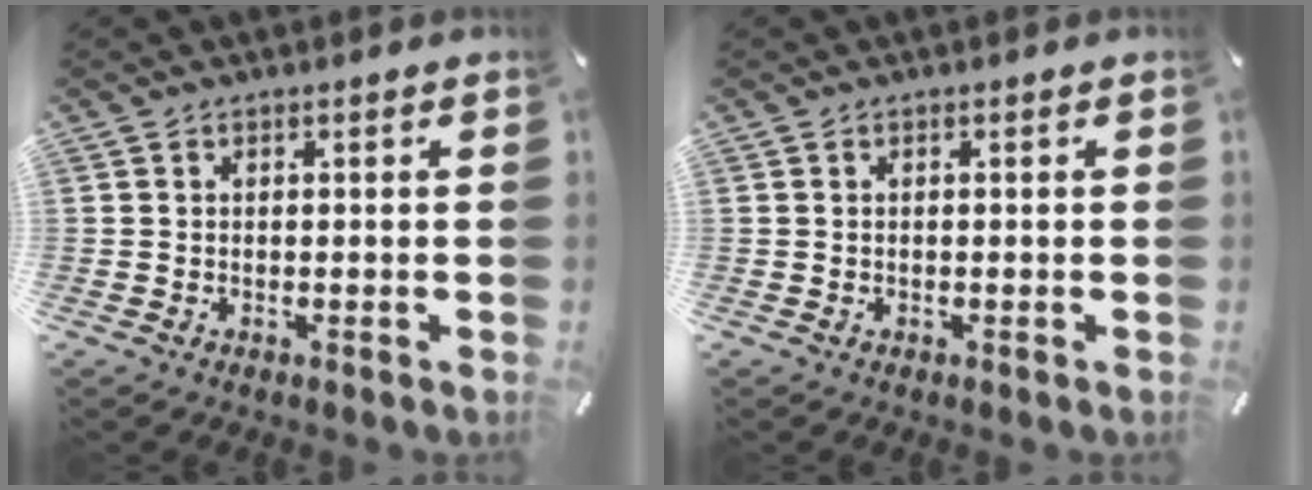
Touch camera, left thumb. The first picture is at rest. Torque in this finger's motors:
{"motor_torque": [0.00, 0.00, 0.00, 0.00, 0.00]}